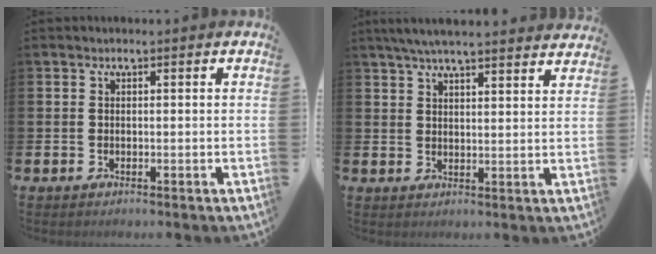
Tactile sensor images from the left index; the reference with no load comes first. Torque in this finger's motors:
{"motor_torque": [0.96, -1.18, 0.69, 0.21]}